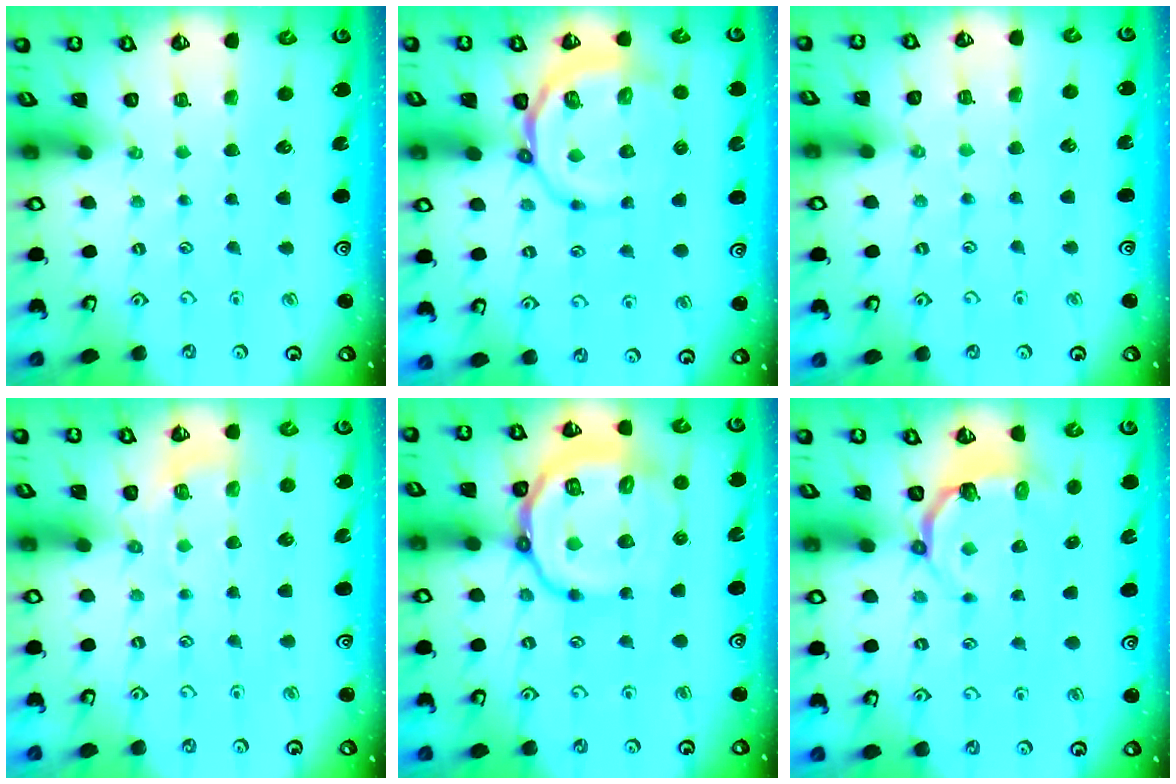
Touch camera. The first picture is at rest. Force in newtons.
{"total": 10.8, "press": 10.4, "slide": 2.7}
{"total": 3.9, "press": 3.8, "slide": 0.6}
{"total": 3.8, "press": 3.3, "slide": 1.8}
{"total": 22.5, "press": 22.3, "slide": 2.3}
{"total": 4.8, "press": 3.2, "slide": 3.6}